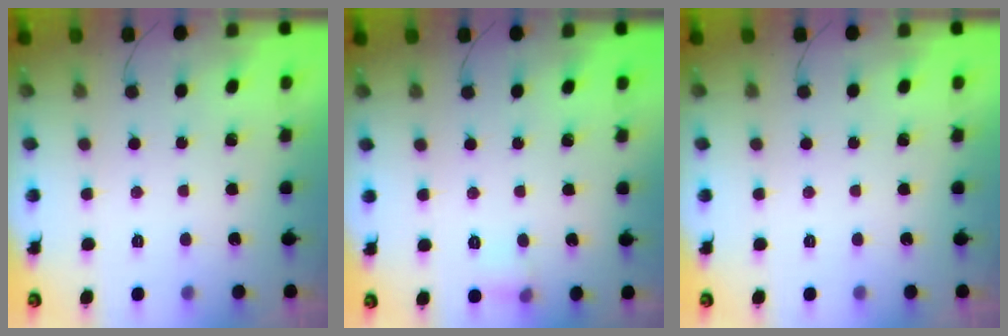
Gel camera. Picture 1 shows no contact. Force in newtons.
{"total": 5.7, "press": 5.5, "slide": 1.7}
{"total": 0.0}